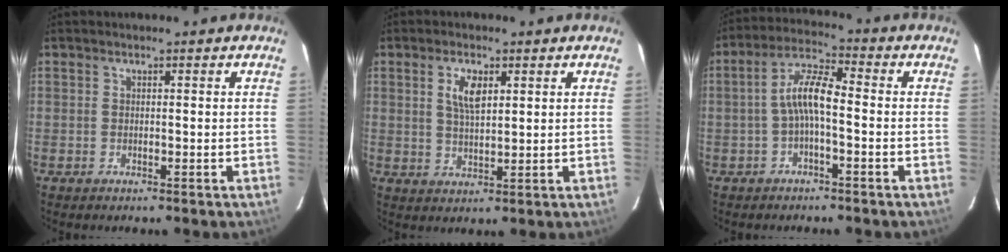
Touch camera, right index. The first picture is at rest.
{"total": 5.0, "force": [1.9, 2.2, 4.1], "torque": [-0.074, 0.004, 0.037]}
{"total": 6.5, "force": [-1.5, 1.6, 6.1], "torque": [-0.131, 0.019, -0.031]}